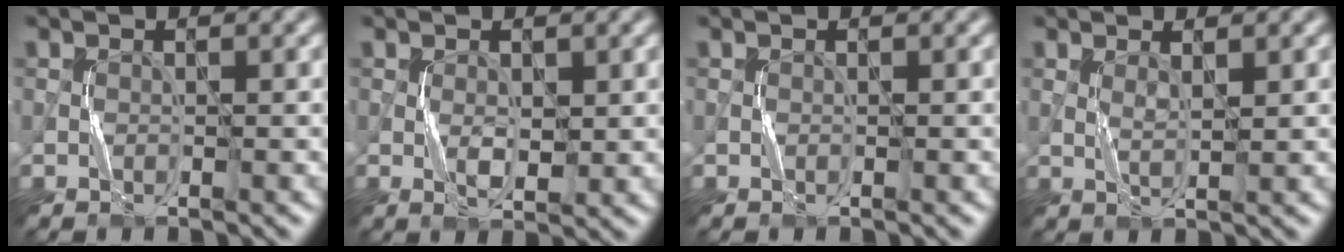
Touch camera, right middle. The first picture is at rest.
{"total": 1.9, "force": [0.2, 1.0, 1.6], "torque": [-0.031, -0.005, 0.007]}
{"total": 0.0}
{"total": 1.3, "force": [0.8, 0.2, 1.0], "torque": [-0.024, -0.003, 0.015]}